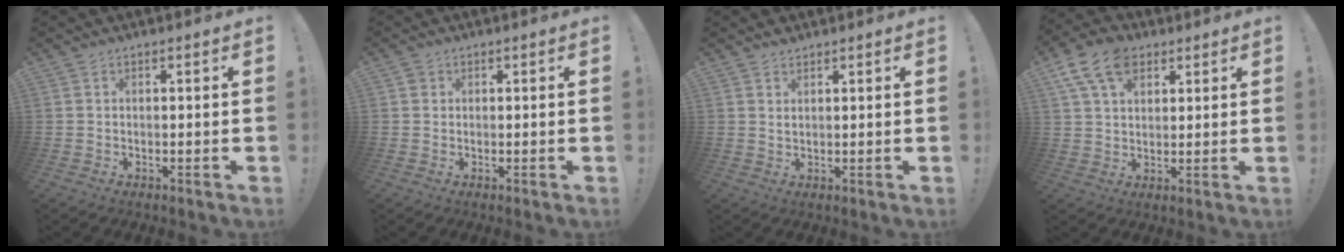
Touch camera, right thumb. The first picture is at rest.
{"total": 1.2, "force": [0.6, 1.0, 0.2], "torque": [0.001, -0.001, 0.010]}
{"total": 1.5, "force": [1.3, 0.6, 0.5], "torque": [-0.005, -0.005, 0.023]}
{"total": 12.3, "force": [5.9, 8.1, 7.1], "torque": [-0.121, -0.017, 0.112]}